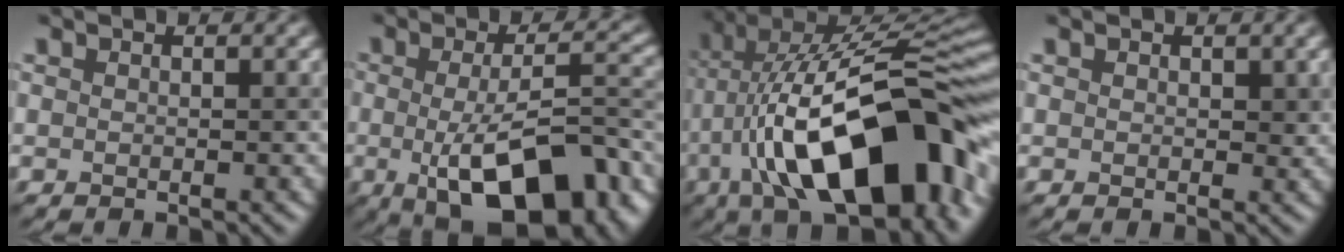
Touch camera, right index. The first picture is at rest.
{"total": 12.8, "force": [-3.5, 4.9, 11.3], "torque": [-0.161, -0.011, -0.048]}
{"total": 17.7, "force": [-4.4, 7.6, 15.4], "torque": [-0.241, 0.024, -0.072]}
{"total": 0.9, "force": [0.4, 0.6, 0.5], "torque": [-0.003, -0.002, 0.006]}